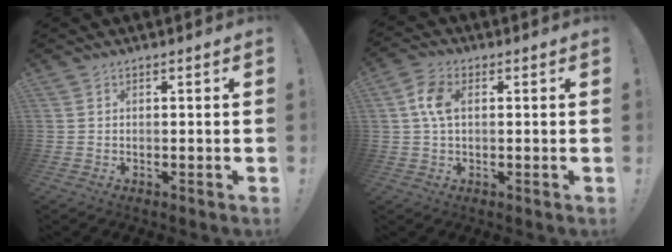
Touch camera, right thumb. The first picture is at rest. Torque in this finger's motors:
{"motor_torque": [0.06, 0.07, 0.63, -0.12, 0.03]}